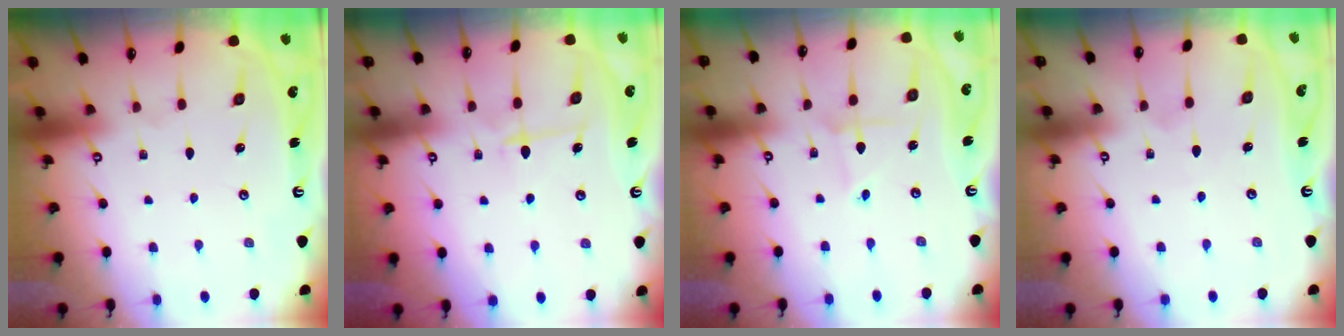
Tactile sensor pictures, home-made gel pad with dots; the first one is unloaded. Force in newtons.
{"total": 5.2, "press": 5.1, "slide": 0.6}
{"total": 2.0, "press": 2.0, "slide": 0.2}
{"total": 3.1, "press": 3.1, "slide": 0.2}